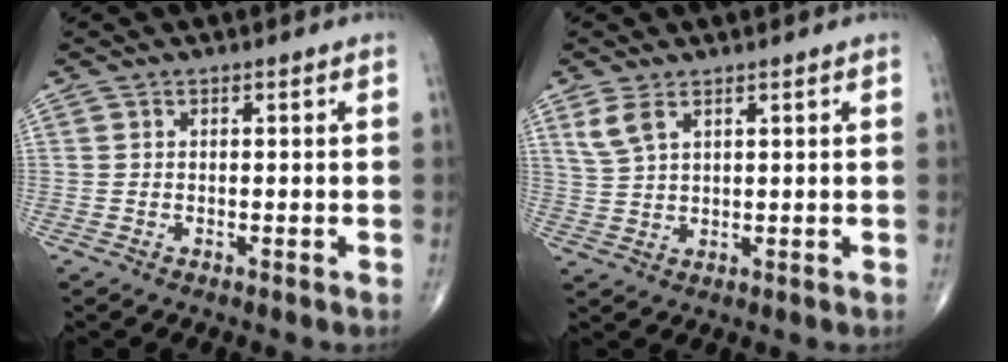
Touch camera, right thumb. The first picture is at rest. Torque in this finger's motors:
{"motor_torque": [-0.11, 0.11, 0.01, 0.01, 0.01]}